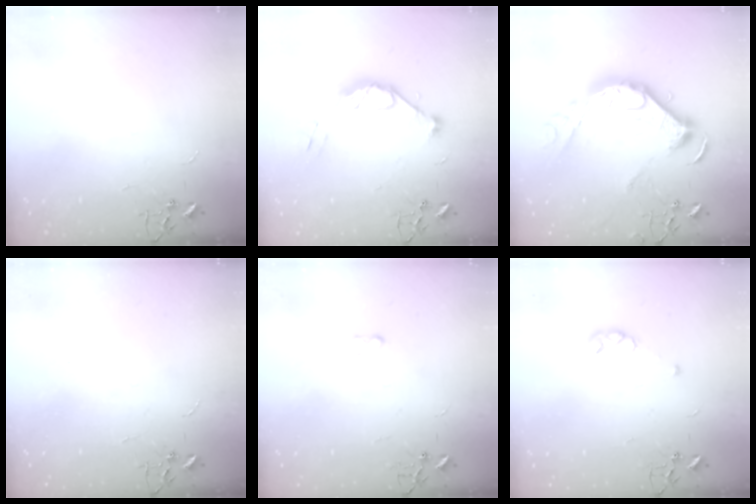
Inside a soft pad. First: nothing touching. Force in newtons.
{"total": 10.2, "press": 10.2, "slide": 1.1}
{"total": 18.4, "press": 18.3, "slide": 1.6}
{"total": 0.0}
{"total": 2.9, "press": 2.8, "slide": 0.4}
{"total": 4.6, "press": 4.6, "slide": 0.7}